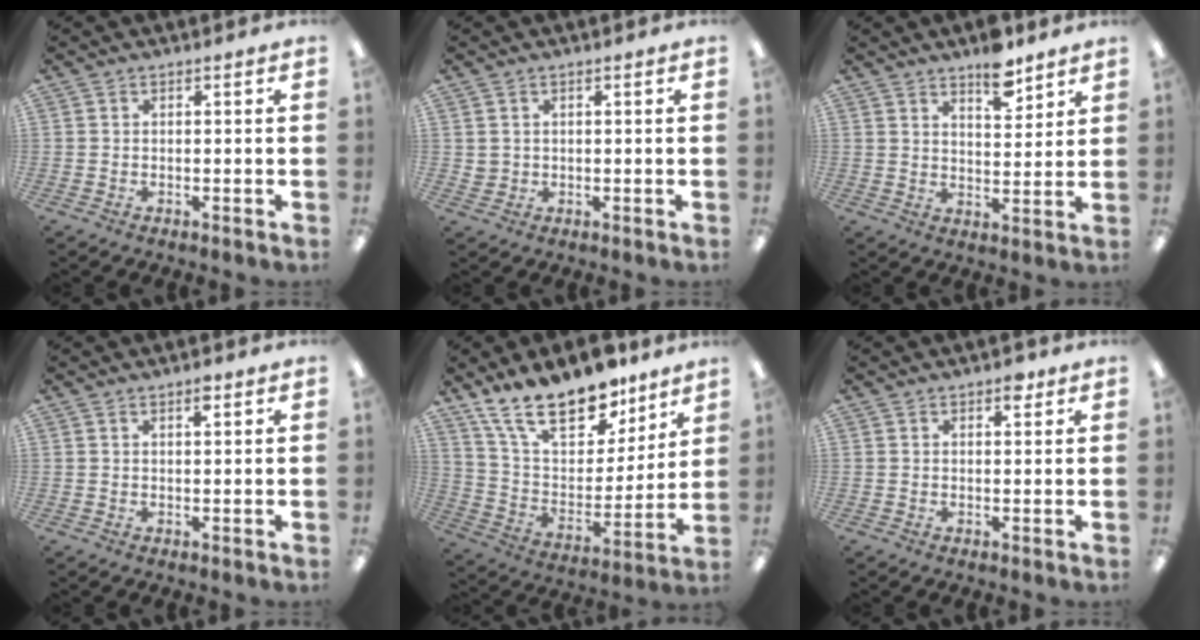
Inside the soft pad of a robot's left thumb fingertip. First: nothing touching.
{"total": 1.9, "force": [0.8, 1.7, 0.0], "torque": [-0.003, 0.003, 0.015]}
{"total": 7.7, "force": [6.0, 2.9, 3.8], "torque": [-0.042, -0.040, 0.101]}
{"total": 2.3, "force": [1.7, 0.7, 1.4], "torque": [-0.014, -0.005, 0.026]}
{"total": 21.0, "force": [15.4, 9.5, 10.8], "torque": [-0.196, -0.091, 0.275]}
{"total": 2.9, "force": [1.9, 1.5, 1.5], "torque": [-0.009, -0.006, 0.028]}